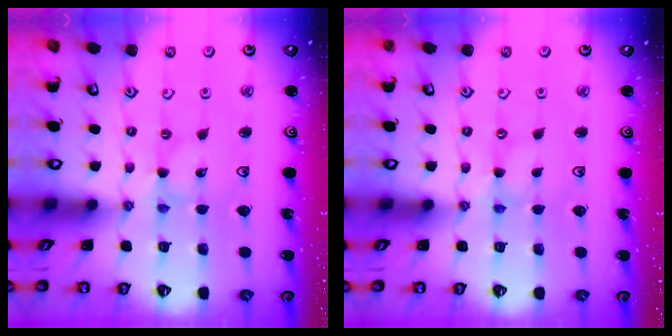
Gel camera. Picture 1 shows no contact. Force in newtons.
{"total": 0.0}